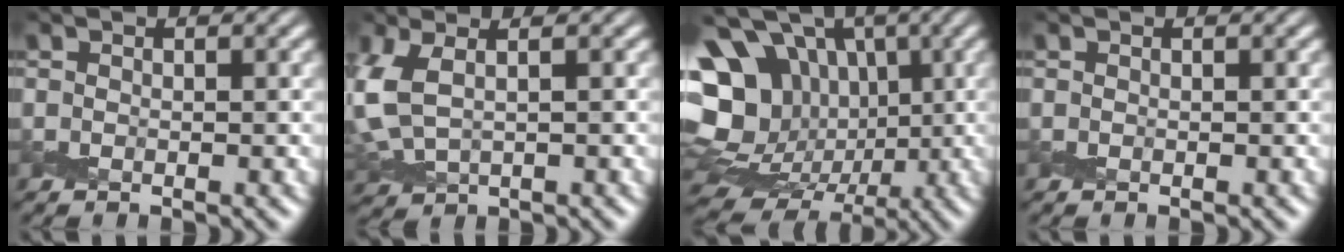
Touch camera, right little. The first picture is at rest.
{"total": 4.8, "force": [1.2, 2.8, 3.8], "torque": [-0.110, 0.000, 0.028]}
{"total": 17.4, "force": [2.3, 14.4, 9.5], "torque": [-0.199, 0.011, 0.040]}
{"total": 0.0}